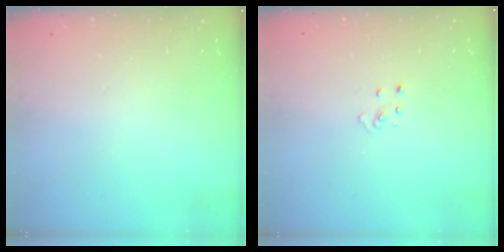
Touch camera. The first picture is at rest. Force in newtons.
{"total": 2.9, "press": 2.9, "slide": 0.2}